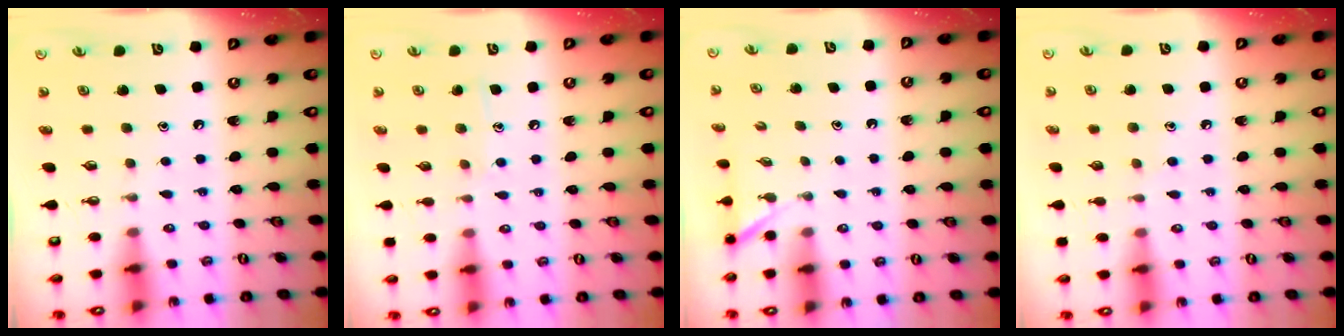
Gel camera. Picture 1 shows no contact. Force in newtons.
{"total": 6.7, "press": 6.7, "slide": 0.5}
{"total": 1.5, "press": 1.5, "slide": 0.1}
{"total": 6.1, "press": 6.1, "slide": 0.7}